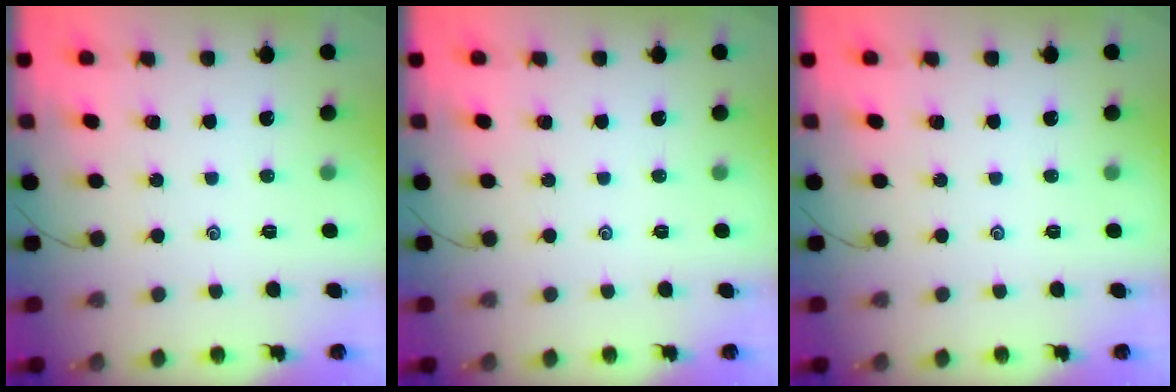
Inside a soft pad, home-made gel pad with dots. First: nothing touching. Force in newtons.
{"total": 0.0}
{"total": 0.0}